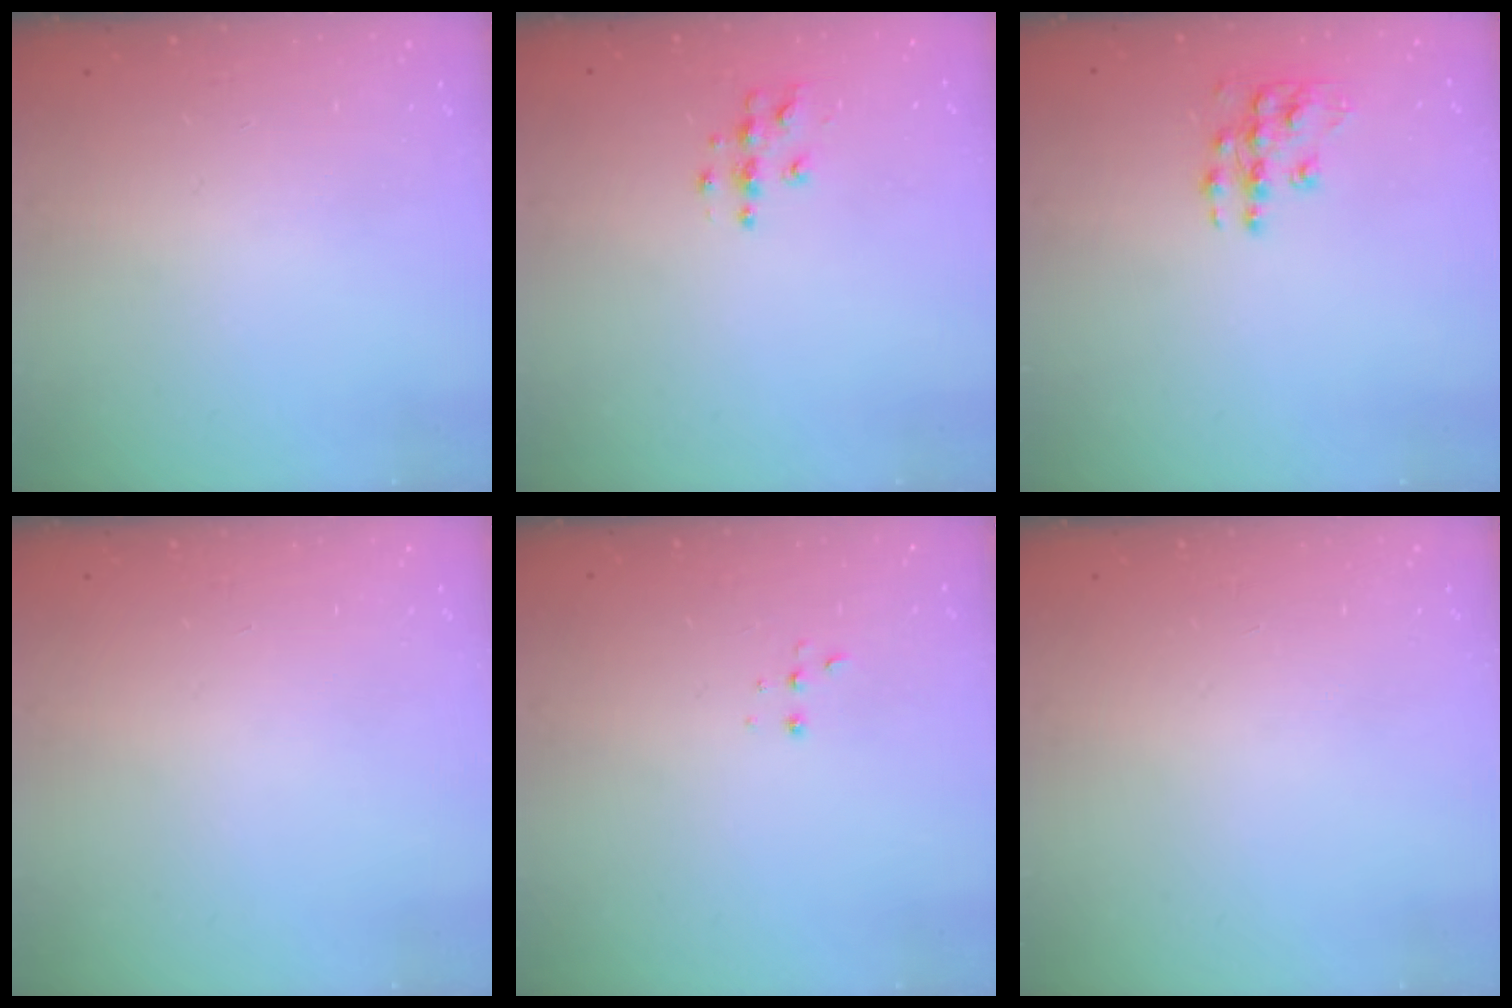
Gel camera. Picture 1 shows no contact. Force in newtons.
{"total": 5.0, "press": 5.0, "slide": 0.2}
{"total": 10.0, "press": 10.0, "slide": 0.7}
{"total": 0.0}
{"total": 2.2, "press": 2.2, "slide": 0.5}
{"total": 0.0}